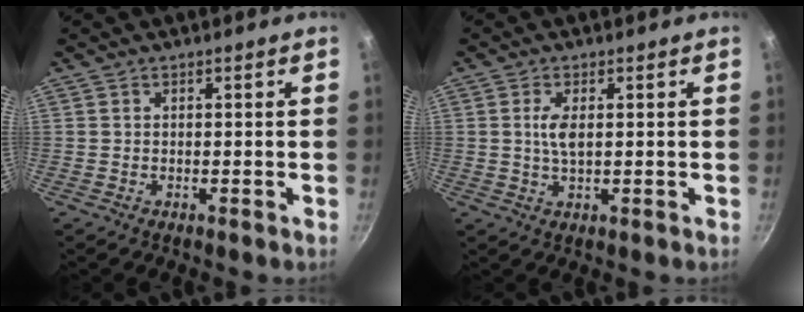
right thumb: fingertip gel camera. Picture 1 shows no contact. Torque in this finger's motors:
{"motor_torque": [1.19, 0.94, 0.66, -0.10, 0.17]}